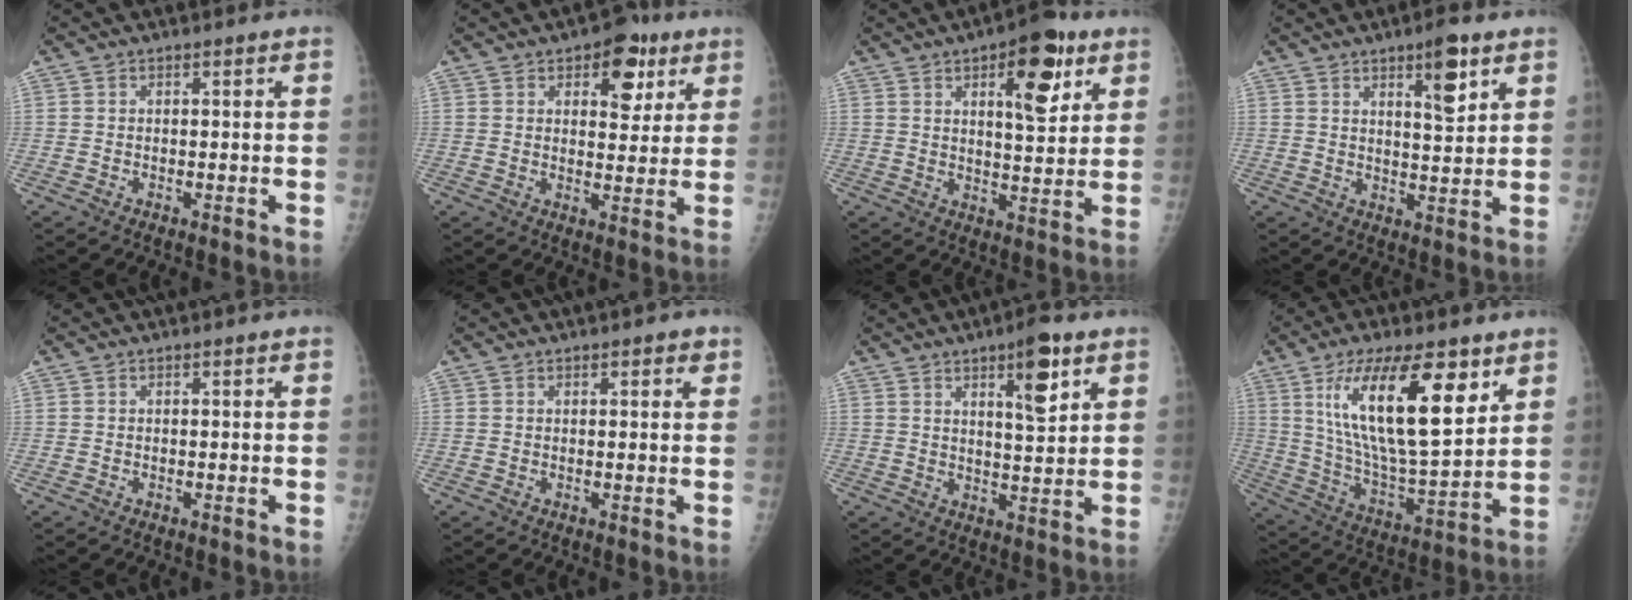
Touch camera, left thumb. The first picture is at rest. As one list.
[{"total": 9.0, "force": [4.4, 5.3, 5.8], "torque": [-0.035, -0.014, 0.054]}, {"total": 12.2, "force": [5.7, 4.8, 9.7], "torque": [-0.107, -0.024, 0.078]}, {"total": 7.5, "force": [4.1, 2.1, 5.9], "torque": [-0.076, -0.026, 0.061]}, {"total": 0.0}, {"total": 2.0, "force": [1.1, 0.8, 1.4], "torque": [-0.009, -0.002, 0.011]}, {"total": 8.6, "force": [4.5, 2.3, 6.9], "torque": [-0.093, -0.027, 0.067]}, {"total": 21.8, "force": [9.4, 7.5, 18.2], "torque": [-0.301, -0.046, 0.168]}]